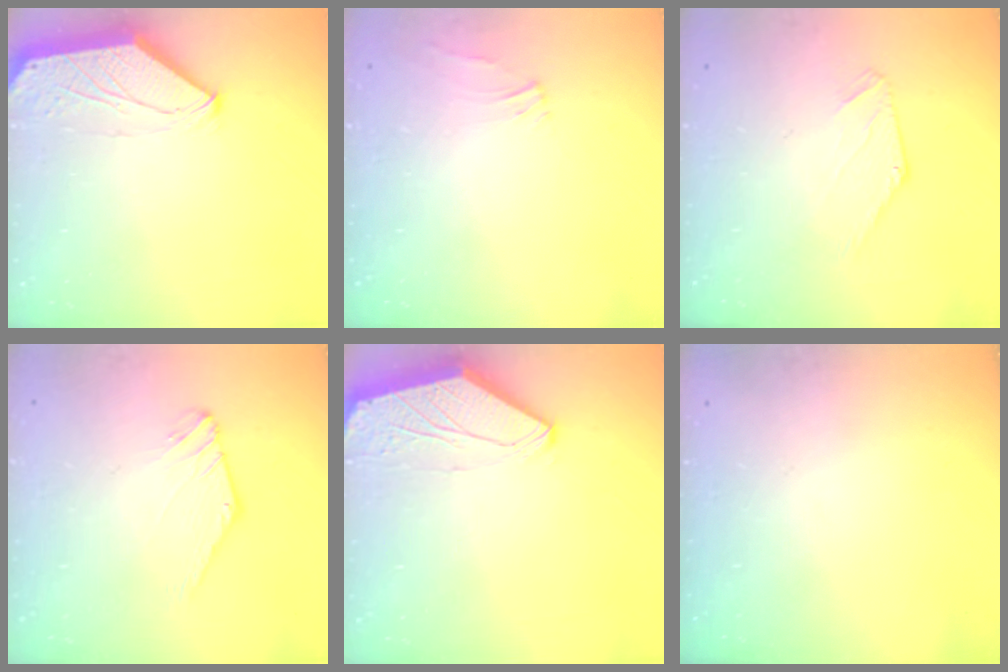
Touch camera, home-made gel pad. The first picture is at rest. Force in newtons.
{"total": 0.6, "press": 0.5, "slide": 0.4}
{"total": 3.3, "press": 3.3, "slide": 0.5}
{"total": 1.4, "press": 1.4, "slide": 0.1}
{"total": 0.0}
{"total": 0.0}